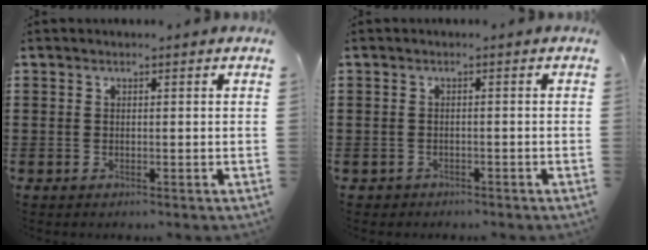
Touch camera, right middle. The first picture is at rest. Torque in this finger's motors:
{"motor_torque": [0.18, 0.32, -0.07, -0.01]}